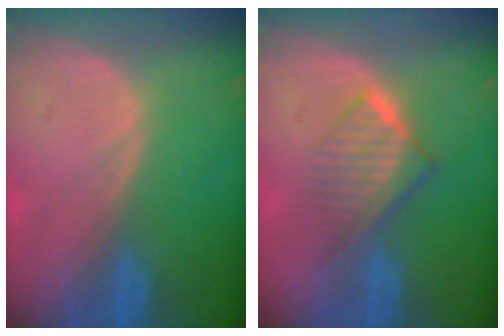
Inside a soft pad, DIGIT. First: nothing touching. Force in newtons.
{"total": 6.5, "press": 5.5, "slide": 3.4}